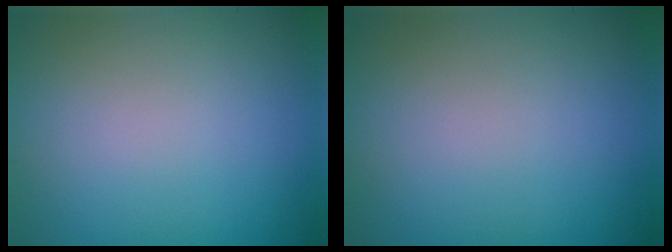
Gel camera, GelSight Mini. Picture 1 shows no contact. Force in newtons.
{"total": 0.0}